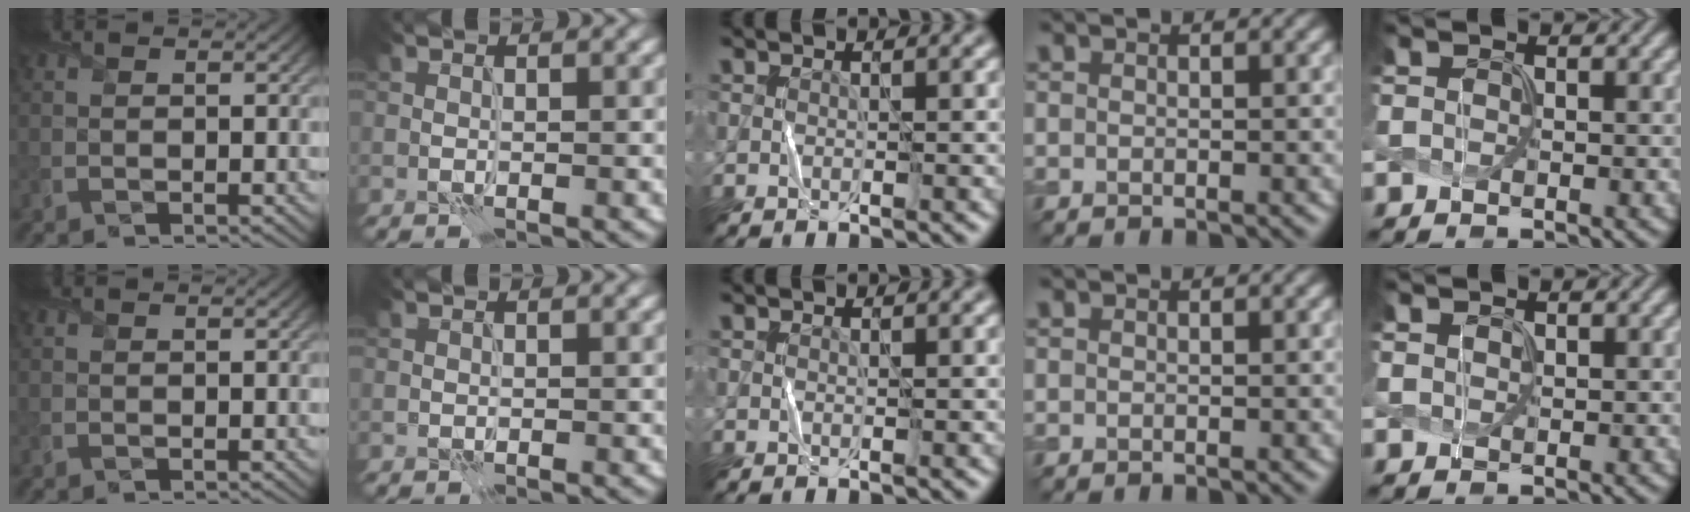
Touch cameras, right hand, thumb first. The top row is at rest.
{"little": {"total": 0.6, "force": [0.6, 0.0, 0.0], "torque": [-0.004, 0.000, 0.015]}}